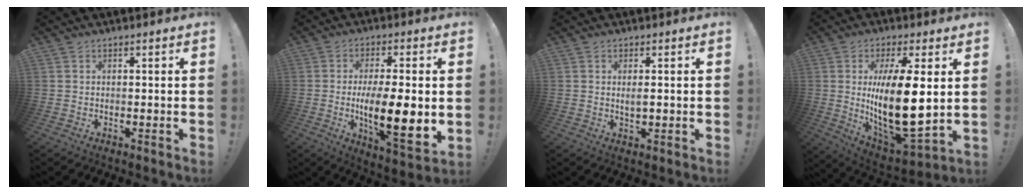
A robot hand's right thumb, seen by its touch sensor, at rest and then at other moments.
{"total": 15.9, "force": [-1.5, 4.7, 15.2], "torque": [-0.265, -0.007, -0.025]}
{"total": 2.2, "force": [0.2, 0.7, 2.0], "torque": [-0.030, -0.005, 0.000]}
{"total": 20.5, "force": [2.4, 7.8, 18.8], "torque": [-0.340, -0.039, 0.039]}